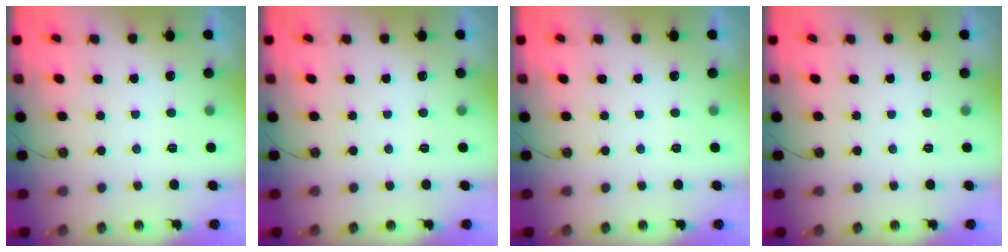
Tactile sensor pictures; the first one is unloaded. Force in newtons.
{"total": 0.0}
{"total": 0.0}
{"total": 0.0}